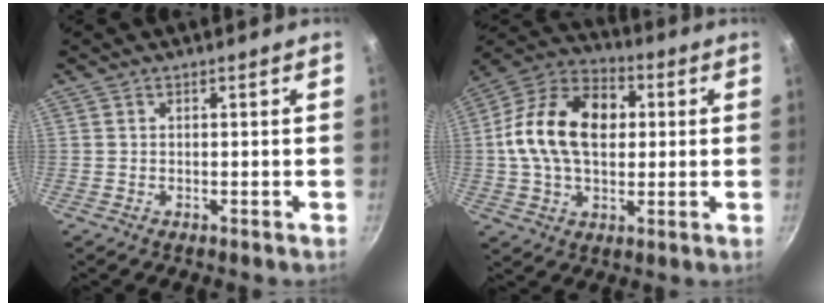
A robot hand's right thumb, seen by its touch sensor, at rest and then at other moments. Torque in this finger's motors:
{"motor_torque": [0.24, 1.76, 0.79, -0.69, 0.54]}